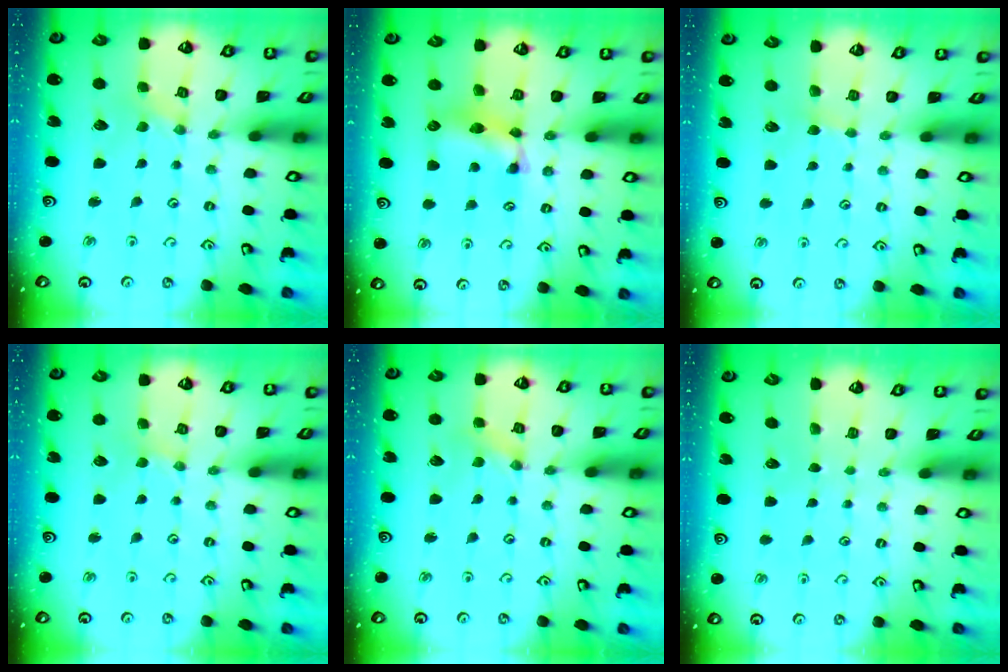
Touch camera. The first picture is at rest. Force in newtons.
{"total": 11.3, "press": 11.2, "slide": 0.4}
{"total": 2.4, "press": 2.4, "slide": 0.4}
{"total": 0.0}
{"total": 0.5, "press": 0.5, "slide": 0.1}
{"total": 0.0}